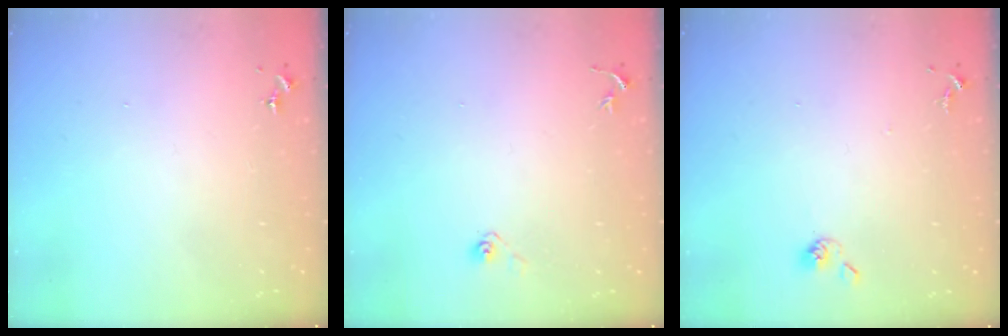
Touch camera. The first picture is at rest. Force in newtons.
{"total": 3.6, "press": 2.9, "slide": 2.1}
{"total": 5.5, "press": 5.4, "slide": 0.9}